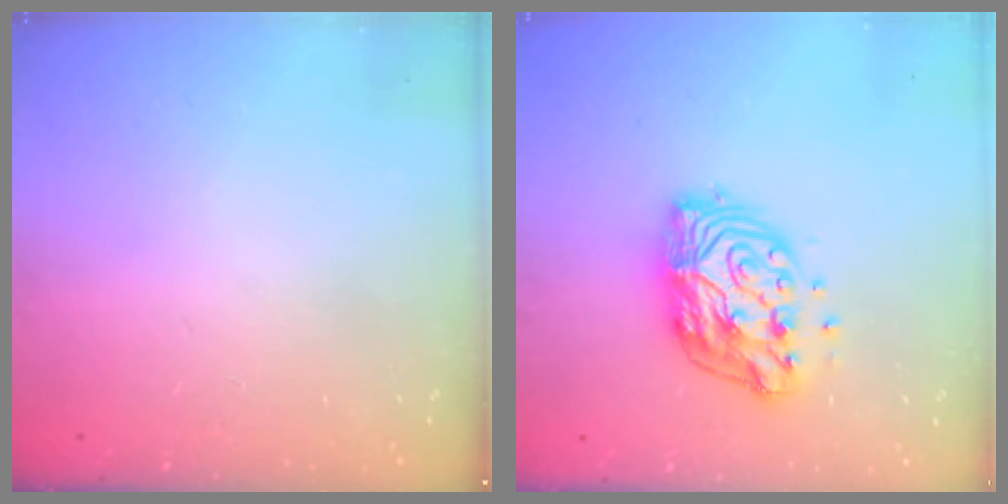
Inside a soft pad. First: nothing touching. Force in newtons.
{"total": 12.5, "press": 12.5, "slide": 1.1}